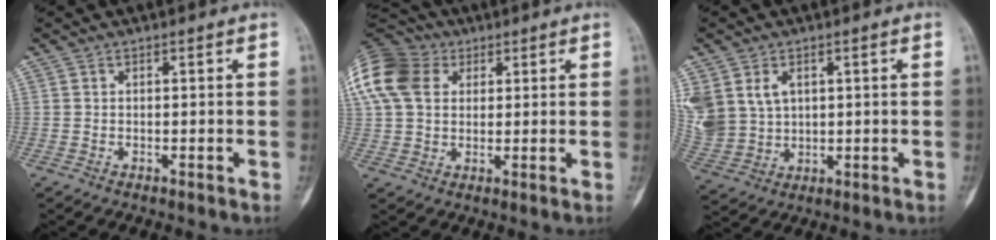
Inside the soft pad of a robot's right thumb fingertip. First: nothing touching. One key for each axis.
{"total": 17.9, "fx": 6.1, "fy": 13.3, "fz": 10.3, "tx": -0.237, "ty": 0.035, "tz": 0.111}
{"total": 13.3, "fx": 3.9, "fy": 10.3, "fz": 7.5, "tx": -0.183, "ty": 0.008, "tz": 0.101}